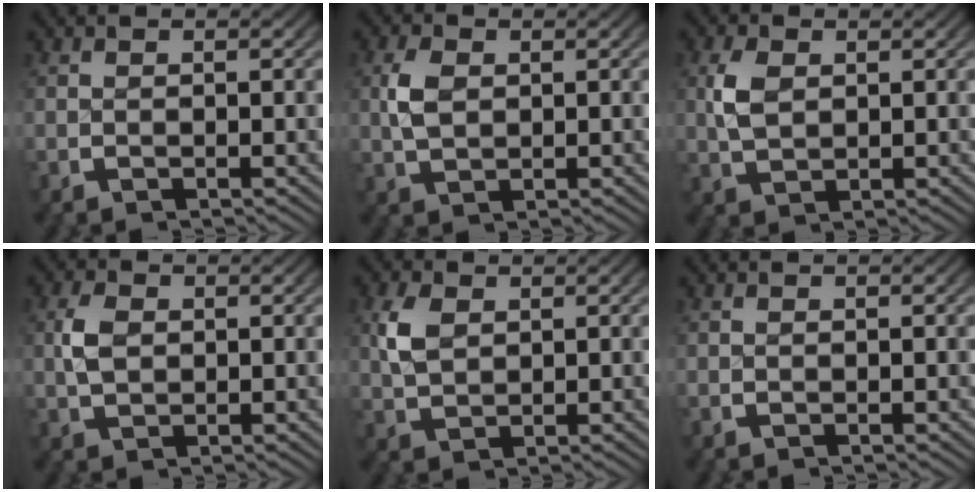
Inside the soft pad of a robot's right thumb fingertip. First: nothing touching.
{"total": 2.7, "force": [0.6, 1.9, 1.8], "torque": [-0.043, -0.005, 0.018]}
{"total": 2.9, "force": [0.8, 1.9, 1.9], "torque": [-0.045, -0.005, 0.023]}
{"total": 2.6, "force": [0.4, 1.9, 1.7], "torque": [-0.041, -0.004, 0.012]}
{"total": 3.1, "force": [1.2, 2.0, 2.0], "torque": [-0.046, -0.003, 0.030]}
{"total": 0.0}